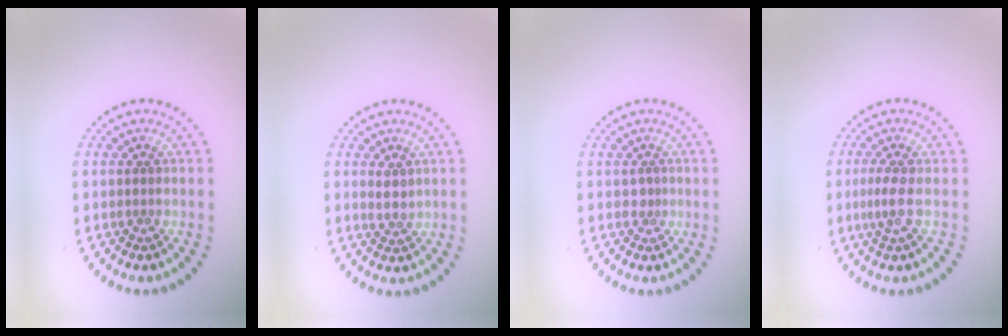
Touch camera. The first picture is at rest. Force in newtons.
{"total": 1.3, "press": 1.2, "slide": 0.6}
{"total": 0.9, "press": 0.6, "slide": 0.7}
{"total": 1.7, "press": 1.3, "slide": 1.1}